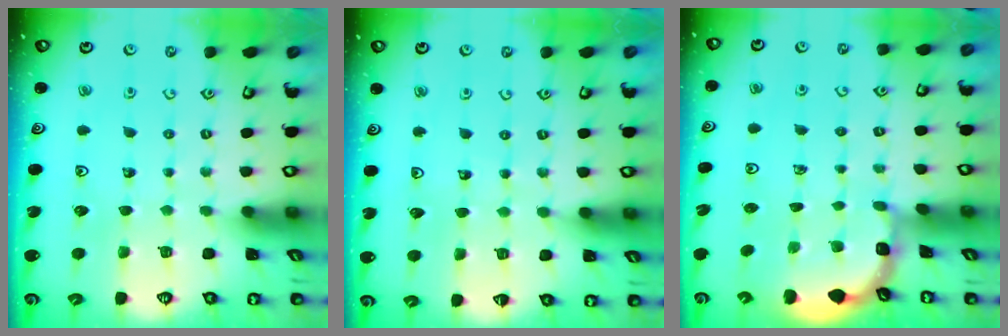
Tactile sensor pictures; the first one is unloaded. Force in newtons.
{"total": 2.0, "press": 2.0, "slide": 0.2}
{"total": 2.0, "press": 2.0, "slide": 0.1}